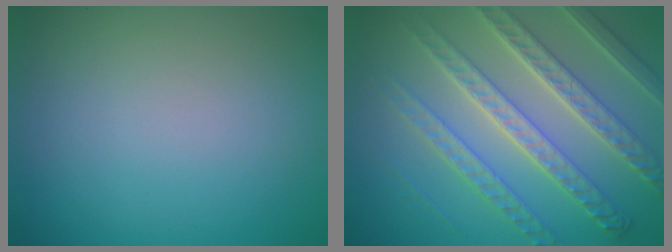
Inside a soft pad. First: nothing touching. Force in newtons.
{"total": 6.6, "press": 5.9, "slide": 3.0}